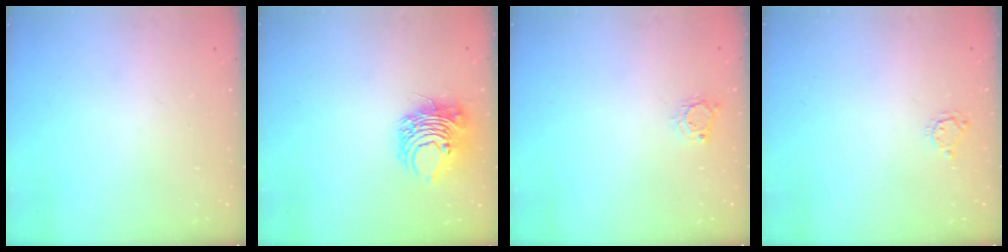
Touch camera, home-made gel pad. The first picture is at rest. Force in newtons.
{"total": 8.7, "press": 8.7, "slide": 0.4}
{"total": 4.8, "press": 4.8, "slide": 0.4}
{"total": 3.4, "press": 3.3, "slide": 0.3}